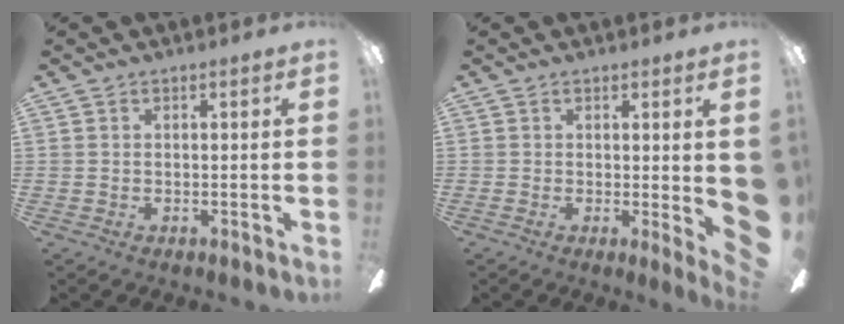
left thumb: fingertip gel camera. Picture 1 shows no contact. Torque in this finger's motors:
{"motor_torque": [0.93, 1.91, 1.83, -0.94, 0.06]}